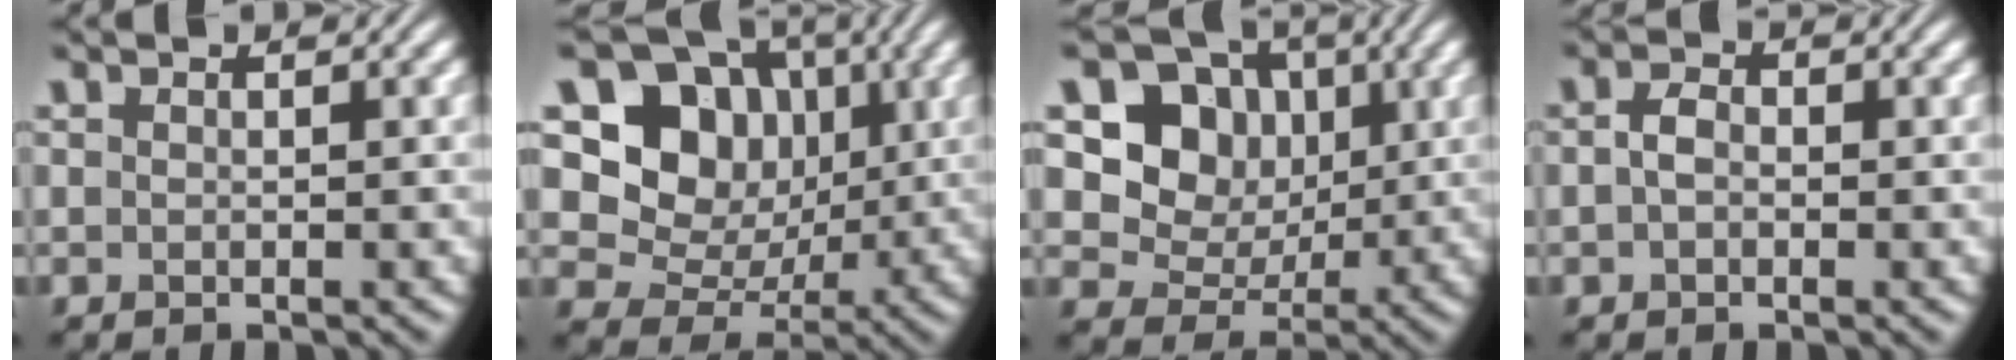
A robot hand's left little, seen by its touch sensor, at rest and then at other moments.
{"total": 9.9, "force": [2.9, 8.1, 4.9], "torque": [-0.091, 0.001, 0.036]}
{"total": 6.9, "force": [1.8, 5.8, 3.3], "torque": [-0.049, 0.000, 0.014]}
{"total": 1.7, "force": [-0.1, 1.2, 1.2], "torque": [-0.026, 0.004, -0.008]}